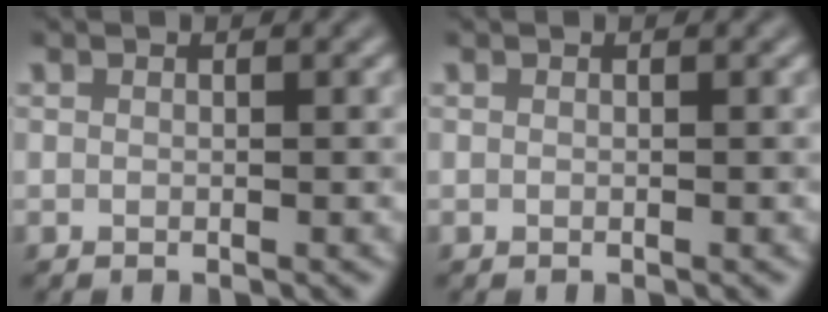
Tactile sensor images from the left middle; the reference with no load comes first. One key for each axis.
{"total": 0.0}